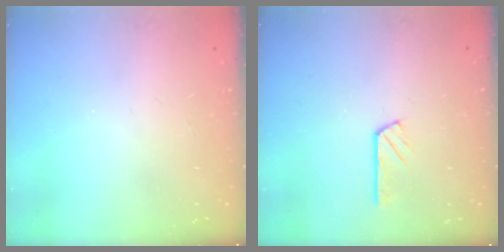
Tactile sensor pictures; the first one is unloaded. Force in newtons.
{"total": 2.9, "press": 2.9, "slide": 0.2}